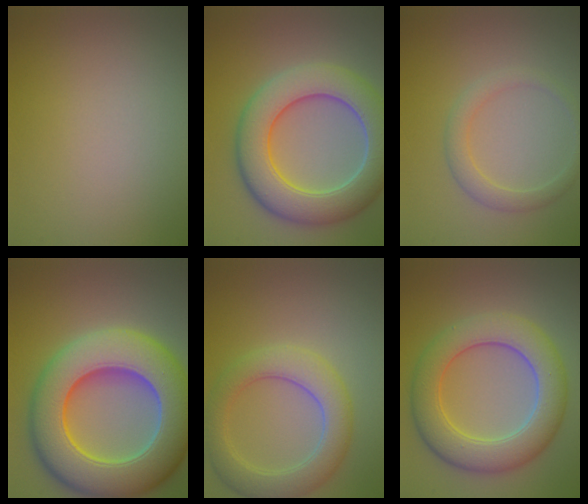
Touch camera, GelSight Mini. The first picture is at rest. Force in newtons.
{"total": 8.9, "press": 8.9, "slide": 0.3}
{"total": 2.2, "press": 2.2, "slide": 0.2}
{"total": 13.2, "press": 13.0, "slide": 2.1}
{"total": 4.6, "press": 4.6, "slide": 0.3}
{"total": 7.4, "press": 7.4, "slide": 0.0}